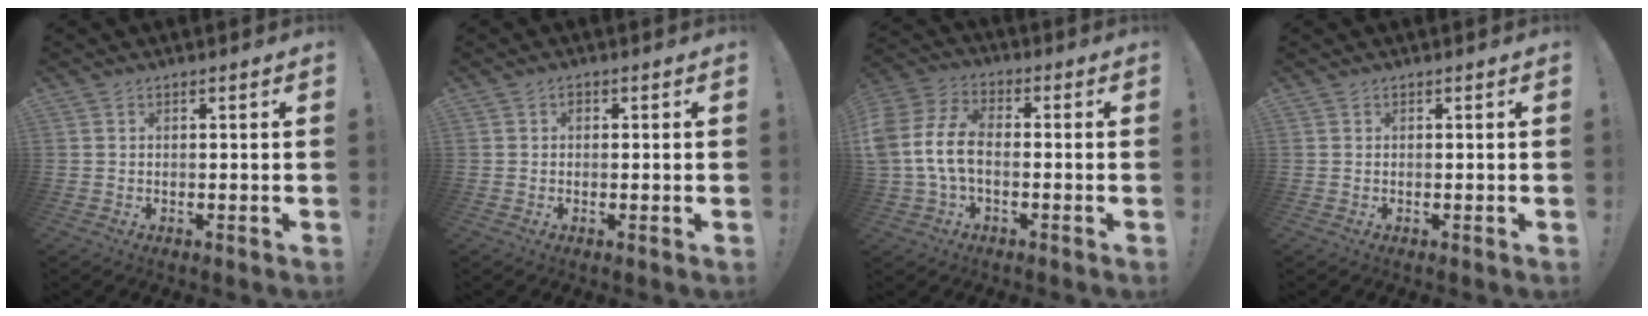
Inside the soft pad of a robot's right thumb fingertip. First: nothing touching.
{"total": 1.1, "force": [-0.1, 0.7, 0.8], "torque": [-0.014, 0.003, -0.003]}
{"total": 12.9, "force": [-1.6, 8.8, 9.3], "torque": [-0.197, 0.018, -0.025]}
{"total": 0.0}